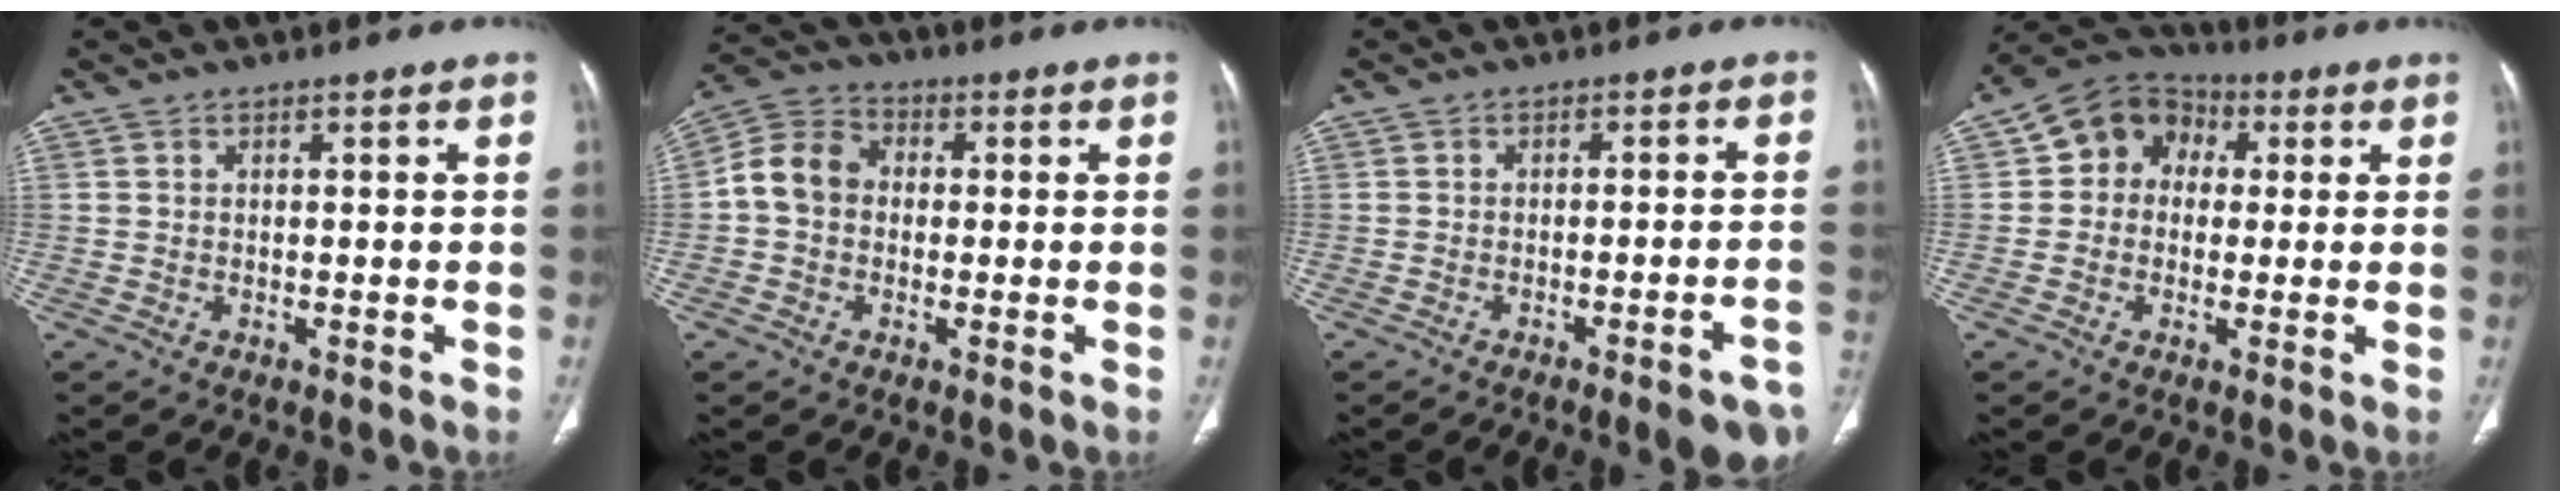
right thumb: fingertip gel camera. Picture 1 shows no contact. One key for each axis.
{"total": 8.1, "fx": -0.3, "fy": 6.7, "fz": 4.6, "tx": -0.072, "ty": 0.026, "tz": -0.019}
{"total": 8.6, "fx": -5.4, "fy": 1.5, "fz": 6.6, "tx": -0.070, "ty": 0.022, "tz": -0.066}
{"total": 9.8, "fx": 1.6, "fy": 8.4, "fz": 4.8, "tx": -0.052, "ty": 0.023, "tz": 0.010}